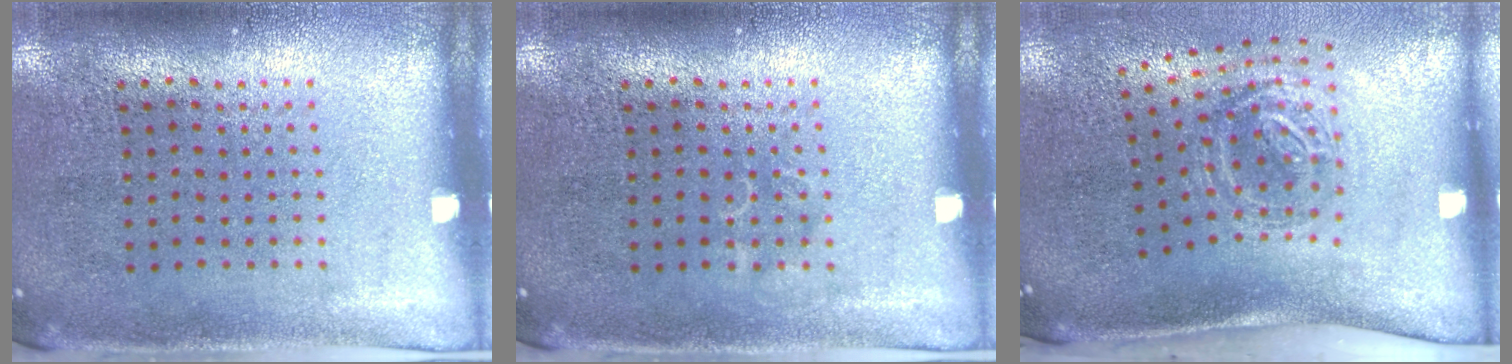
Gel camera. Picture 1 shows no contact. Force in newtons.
{"total": 0.7, "press": 0.7, "slide": 0.2}
{"total": 1.8, "press": 1.2, "slide": 1.4}